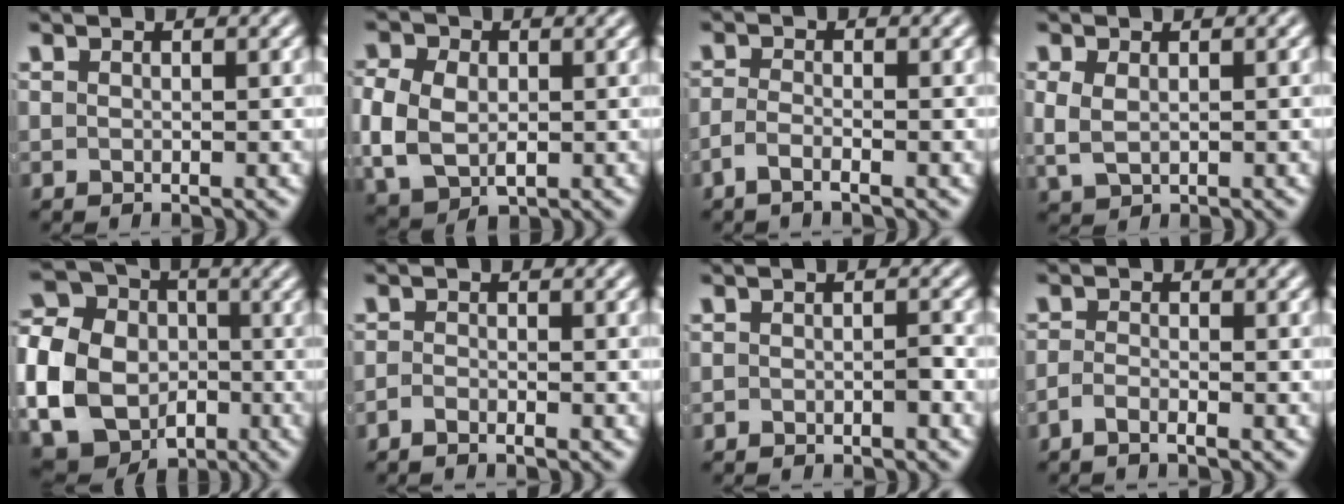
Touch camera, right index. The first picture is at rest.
{"total": 6.8, "force": [-0.4, 5.5, 4.0], "torque": [-0.101, -0.029, 0.008]}
{"total": 1.9, "force": [-1.6, -0.2, 1.1], "torque": [-0.028, -0.010, -0.025]}
{"total": 2.6, "force": [0.4, 1.7, 1.8], "torque": [-0.045, -0.008, 0.020]}
{"total": 15.4, "force": [-1.5, 13.3, 7.5], "torque": [-0.167, -0.052, -0.022]}
{"total": 1.4, "force": [-1.3, -0.4, 0.2], "torque": [-0.003, -0.007, -0.023]}
{"total": 1.0, "force": [-0.9, -0.2, 0.3], "torque": [0.001, -0.002, -0.016]}
{"total": 1.7, "force": [-1.5, -0.4, 0.7], "torque": [-0.014, -0.008, -0.027]}